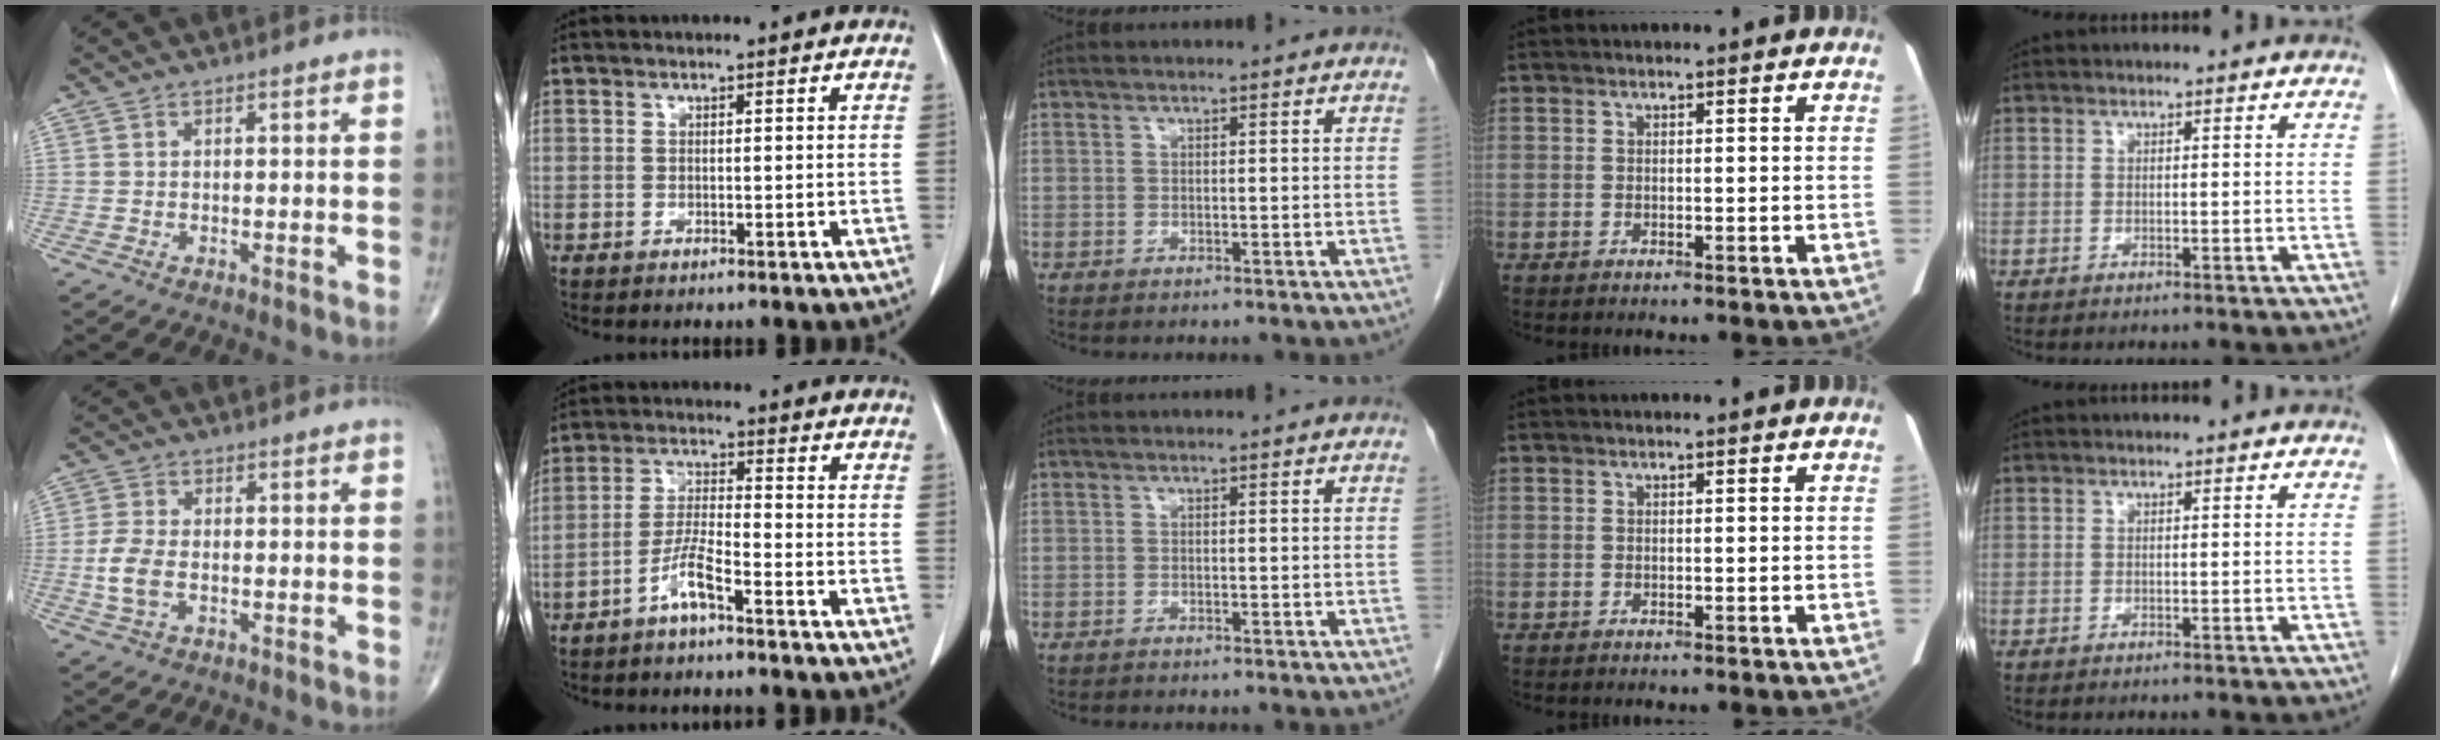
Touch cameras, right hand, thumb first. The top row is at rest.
{"thumb": {"total": 5.4, "force": [-1.1, 3.0, 4.4], "torque": [-0.101, 0.006, -0.022]}, "index": {"total": 4.9, "force": [-3.2, 0.3, 3.7], "torque": [-0.079, 0.005, -0.066]}, "middle": {"total": 1.6, "force": [1.6, -0.1, -0.1], "torque": [-0.004, -0.005, 0.026]}}